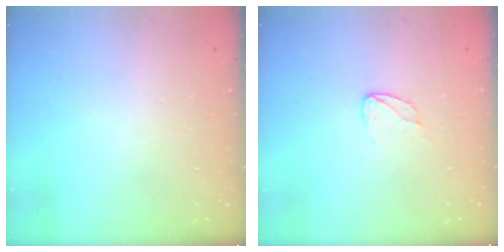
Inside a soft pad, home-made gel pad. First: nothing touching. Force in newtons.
{"total": 4.2, "press": 4.2, "slide": 0.4}